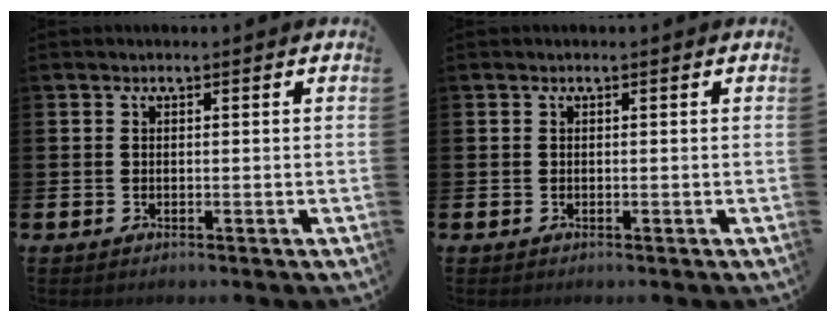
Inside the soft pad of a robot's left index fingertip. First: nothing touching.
{"total": 0.0}